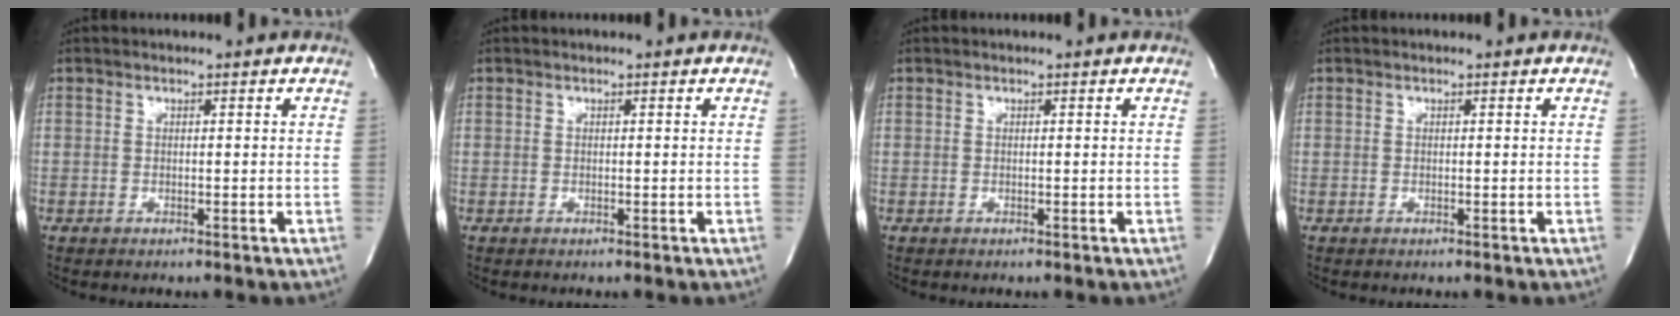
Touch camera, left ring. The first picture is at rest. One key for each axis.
{"total": 0.0}
{"total": 0.0}
{"total": 0.0}